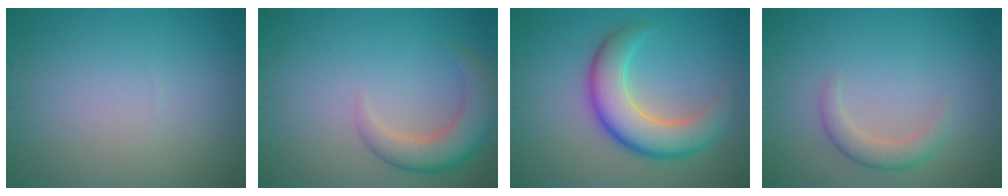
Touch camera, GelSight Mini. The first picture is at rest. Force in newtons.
{"total": 4.6, "press": 4.5, "slide": 0.5}
{"total": 7.0, "press": 7.0, "slide": 0.5}
{"total": 2.3, "press": 2.3, "slide": 0.1}